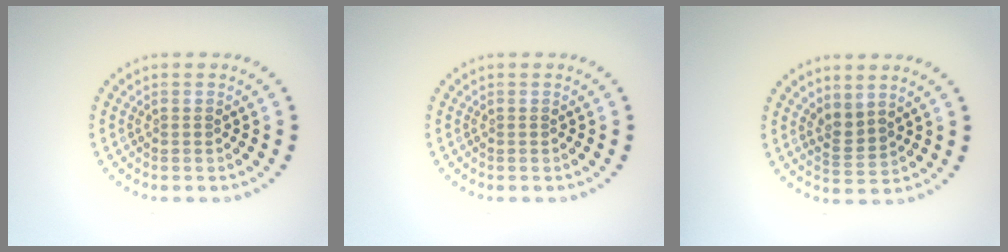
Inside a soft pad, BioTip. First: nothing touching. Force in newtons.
{"total": 0.0}
{"total": 2.0, "press": 1.5, "slide": 1.3}